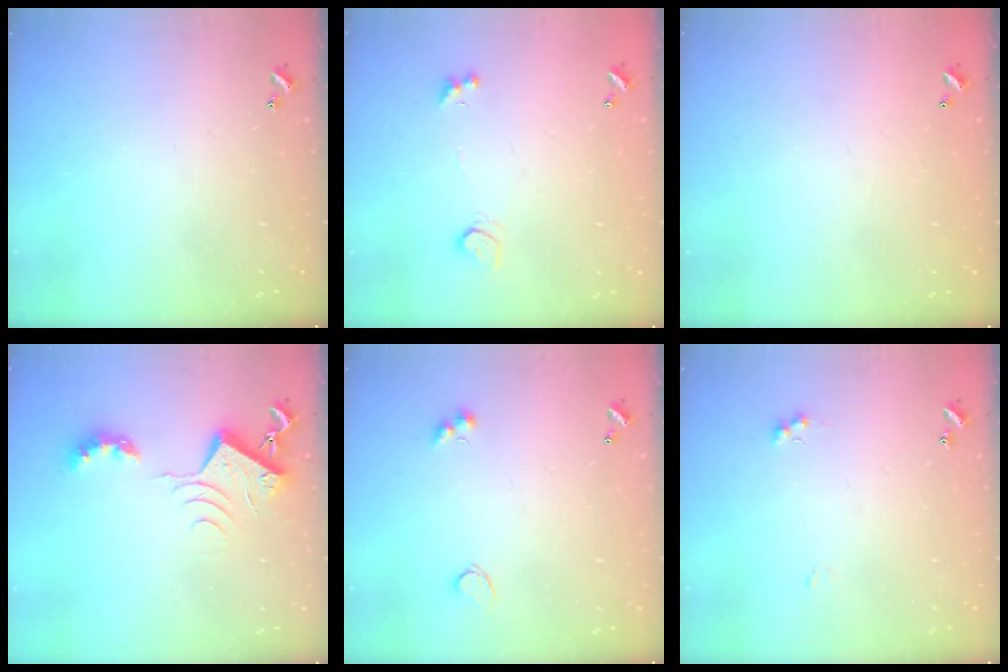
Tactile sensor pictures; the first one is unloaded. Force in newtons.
{"total": 2.5, "press": 2.2, "slide": 1.2}
{"total": 2.8, "press": 2.8, "slide": 0.1}
{"total": 8.0, "press": 8.0, "slide": 0.8}
{"total": 2.8, "press": 2.6, "slide": 0.9}
{"total": 3.9, "press": 3.9, "slide": 0.7}